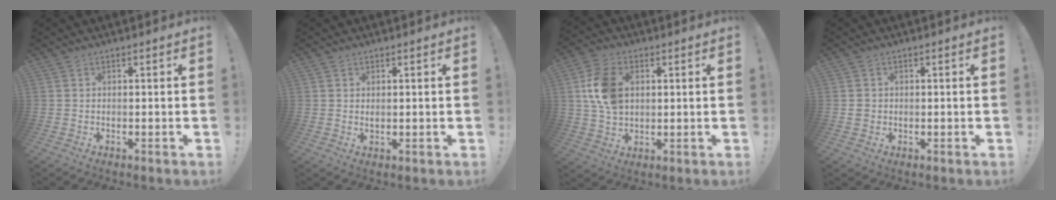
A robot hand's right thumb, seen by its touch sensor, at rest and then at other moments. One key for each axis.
{"total": 0.9, "fx": 0.6, "fy": 0.6, "fz": 0.4, "tx": 0.000, "ty": -0.002, "tz": 0.009}
{"total": 12.5, "fx": 2.4, "fy": 8.9, "fz": 8.5, "tx": -0.154, "ty": 0.005, "tz": 0.045}
{"total": 2.4, "fx": 0.4, "fy": 2.2, "fz": 0.7, "tx": 0.003, "ty": -0.004, "tz": 0.006}